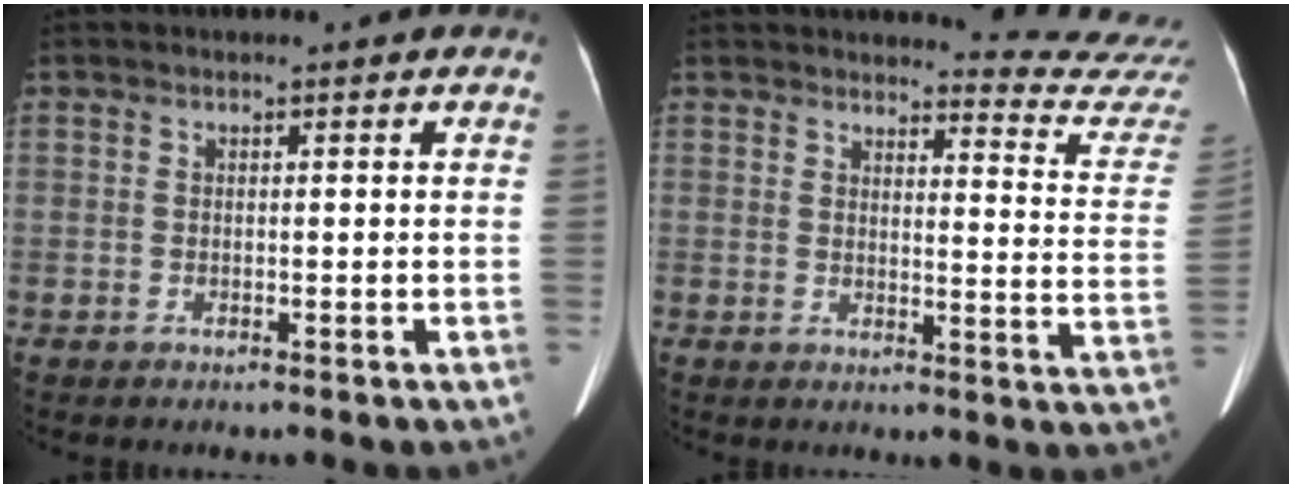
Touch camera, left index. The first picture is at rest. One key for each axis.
{"total": 13.3, "fx": 13.2, "fy": -1.4, "fz": 0.1, "tx": 0.009, "ty": -0.133, "tz": 0.123}